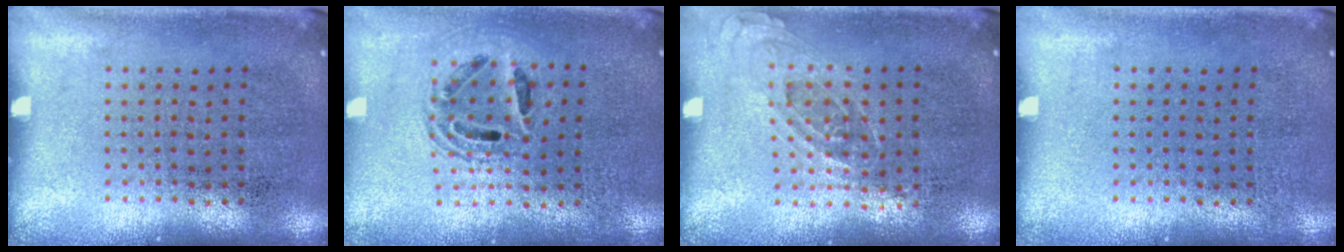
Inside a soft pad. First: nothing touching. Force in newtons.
{"total": 1.3, "press": 1.2, "slide": 0.5}
{"total": 0.8, "press": 0.7, "slide": 0.4}
{"total": 0.0}